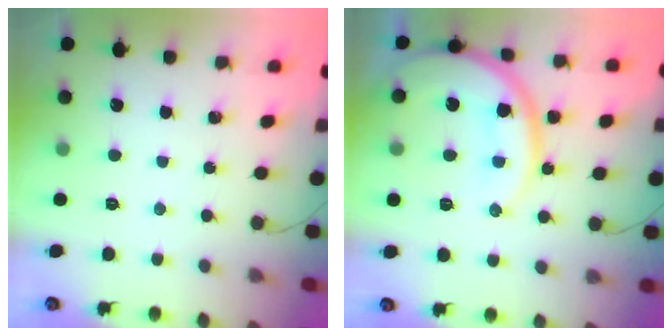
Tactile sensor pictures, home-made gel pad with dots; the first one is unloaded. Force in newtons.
{"total": 16.9, "press": 16.9, "slide": 1.3}